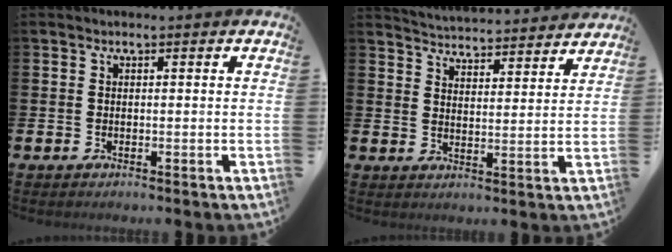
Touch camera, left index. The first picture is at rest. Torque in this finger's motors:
{"motor_torque": [0.91, -1.23, 0.36, 0.07]}